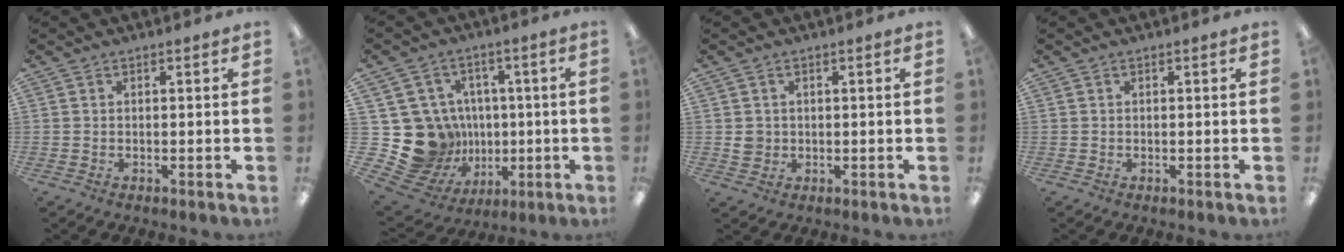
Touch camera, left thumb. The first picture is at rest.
{"total": 17.7, "force": [-1.5, 16.5, 6.1], "torque": [-0.152, -0.002, 0.016]}
{"total": 2.7, "force": [0.4, 2.5, 0.9], "torque": [-0.010, 0.001, 0.005]}
{"total": 0.0}